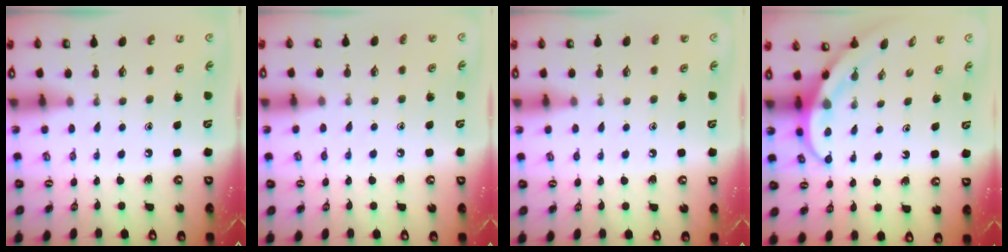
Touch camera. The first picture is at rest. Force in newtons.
{"total": 4.1, "press": 4.1, "slide": 0.4}
{"total": 0.8, "press": 0.8, "slide": 0.1}
{"total": 3.9, "press": 3.9, "slide": 0.3}